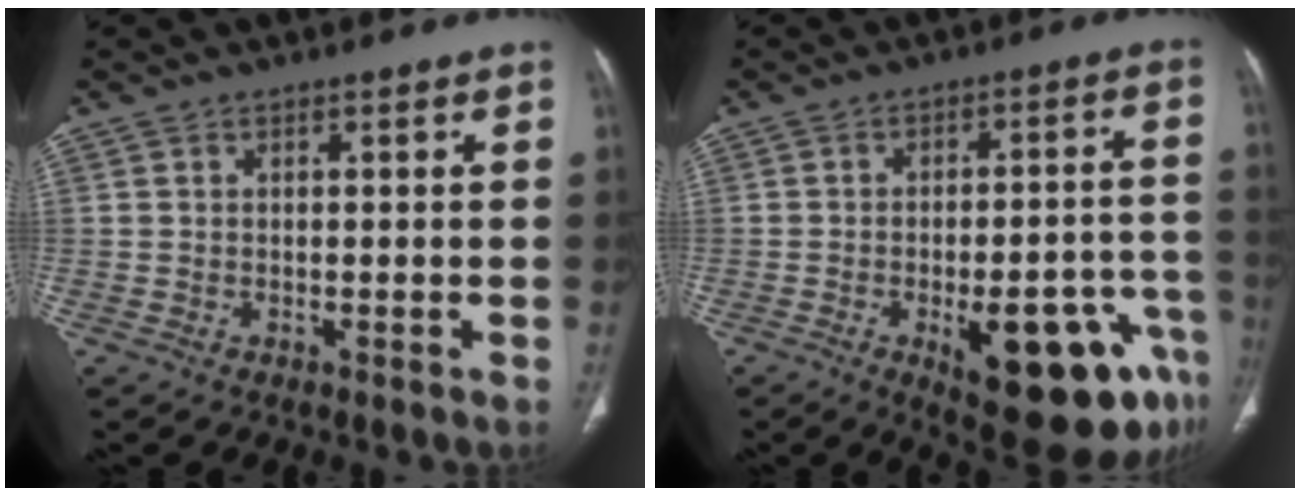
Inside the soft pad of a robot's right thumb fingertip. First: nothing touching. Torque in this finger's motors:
{"motor_torque": [2.97, 2.04, 1.01, -1.12, 0.40]}